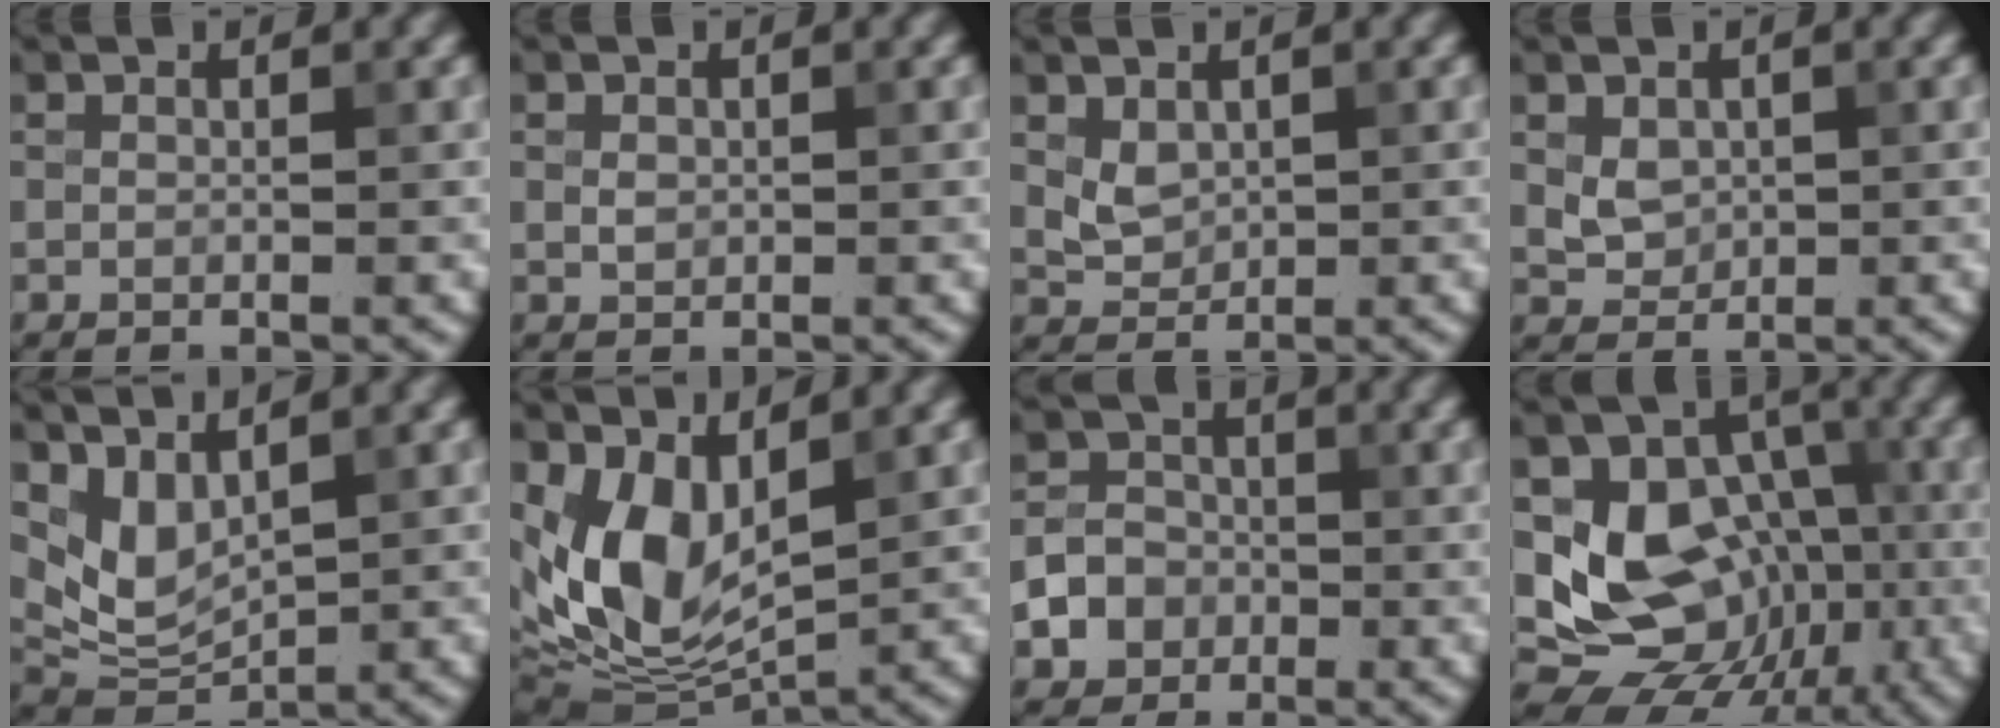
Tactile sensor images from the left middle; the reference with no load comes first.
{"total": 0.9, "force": [0.1, 0.7, 0.5], "torque": [-0.010, -0.001, 0.002]}
{"total": 2.0, "force": [0.7, 1.5, 1.2], "torque": [-0.024, -0.005, 0.020]}
{"total": 2.3, "force": [0.4, 1.8, 1.3], "torque": [-0.027, -0.003, 0.011]}
{"total": 4.2, "force": [2.4, 2.2, 2.6], "torque": [-0.061, -0.014, 0.056]}
{"total": 8.8, "force": [2.1, 5.2, 6.8], "torque": [-0.152, -0.014, 0.045]}
{"total": 3.8, "force": [-1.3, 3.4, 1.2], "torque": [-0.009, 0.002, -0.032]}
{"total": 12.5, "force": [-0.9, 10.1, 7.3], "torque": [-0.099, -0.009, -0.022]}